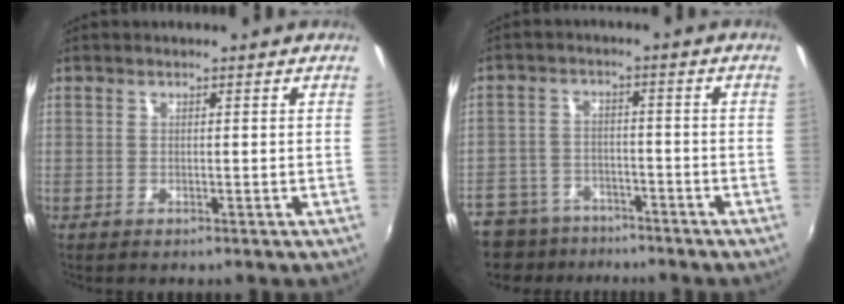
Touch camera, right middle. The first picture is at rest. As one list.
[{"total": 15.2, "force": [-11.1, 9.1, 4.9], "torque": [-0.160, -0.003, -0.175]}]